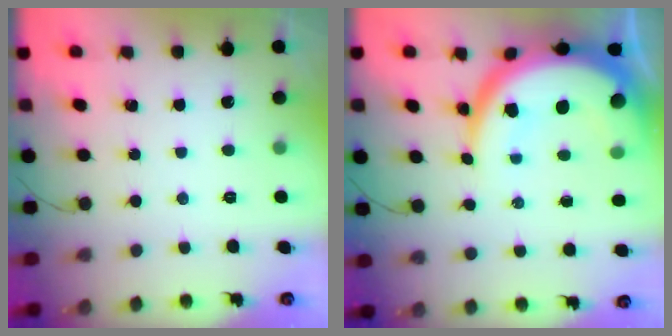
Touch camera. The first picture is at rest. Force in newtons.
{"total": 18.6, "press": 18.5, "slide": 1.5}